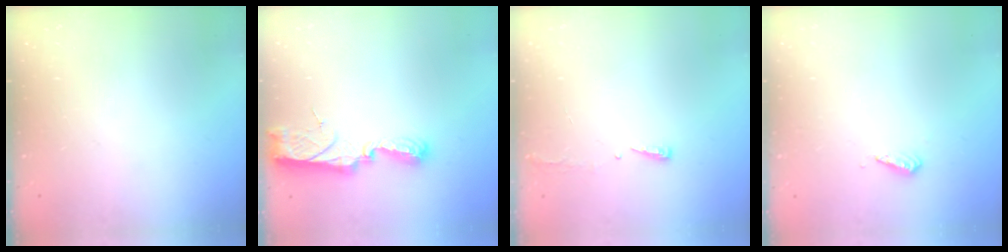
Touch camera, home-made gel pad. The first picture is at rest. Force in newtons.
{"total": 9.8, "press": 9.7, "slide": 0.9}
{"total": 3.2, "press": 3.2, "slide": 0.6}
{"total": 2.8, "press": 2.8, "slide": 0.7}